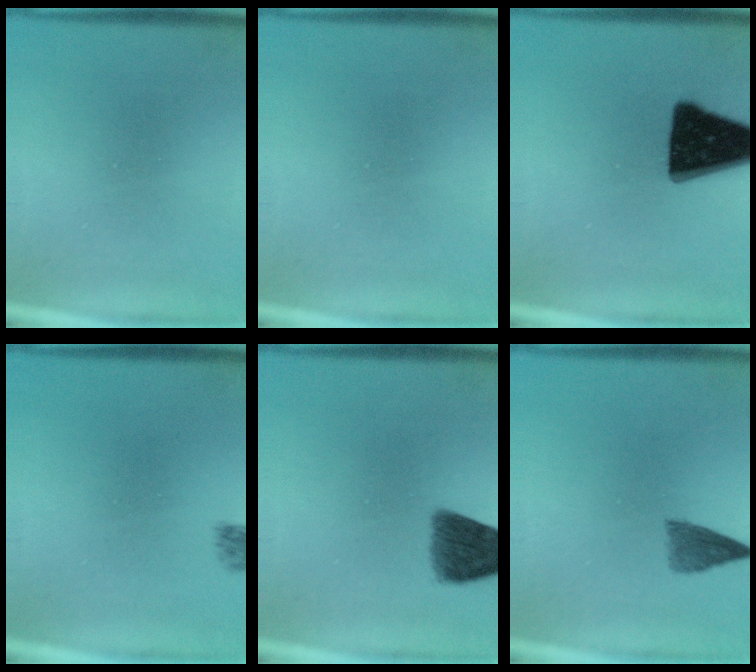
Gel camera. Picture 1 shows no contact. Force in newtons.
{"total": 0.0}
{"total": 18.0}
{"total": 1.2}
{"total": 8.1}
{"total": 3.0}